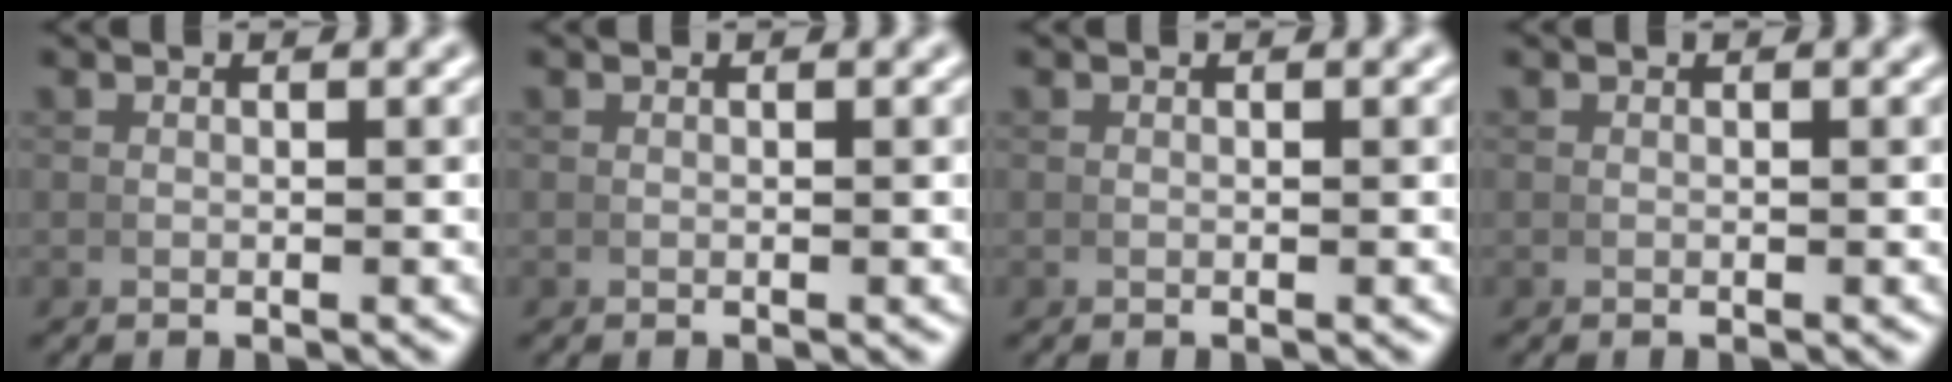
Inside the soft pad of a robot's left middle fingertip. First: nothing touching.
{"total": 0.0}
{"total": 0.0}
{"total": 0.0}